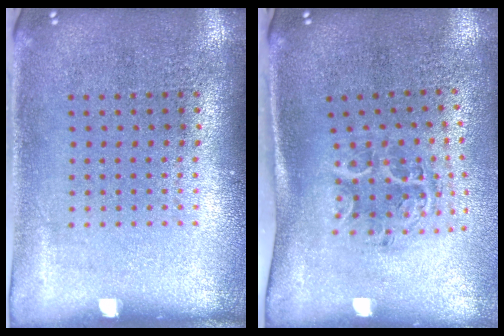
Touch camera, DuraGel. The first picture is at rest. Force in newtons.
{"total": 1.3, "press": 1.2, "slide": 0.4}